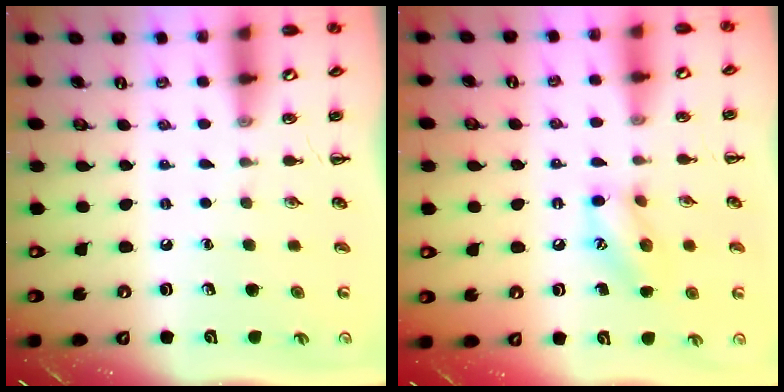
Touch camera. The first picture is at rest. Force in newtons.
{"total": 10.8, "press": 10.7, "slide": 1.6}